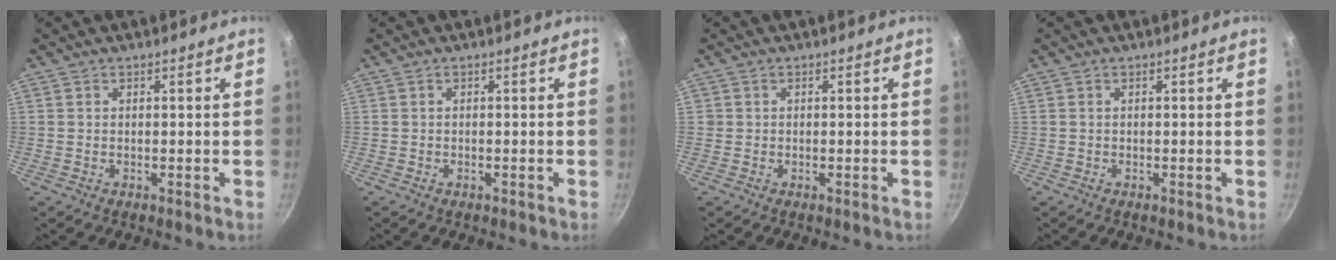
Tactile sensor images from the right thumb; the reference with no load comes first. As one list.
[{"total": 0.0}, {"total": 0.6, "force": [0.0, 0.6, 0.0], "torque": [0.005, 0.002, -0.002]}, {"total": 0.0}]